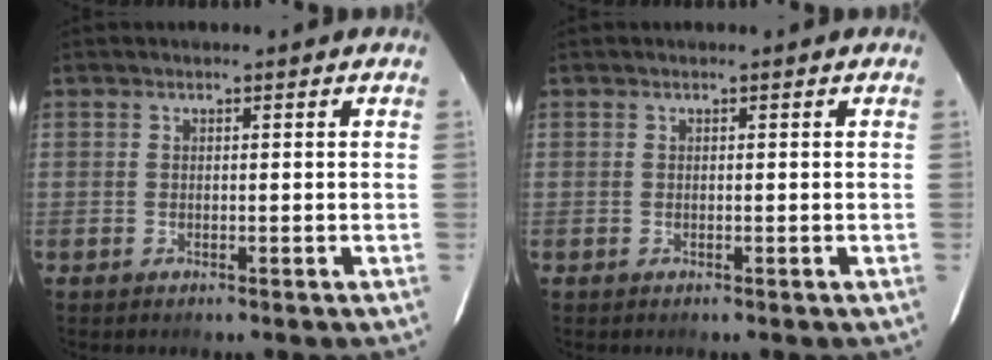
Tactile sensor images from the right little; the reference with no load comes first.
{"total": 0.0}